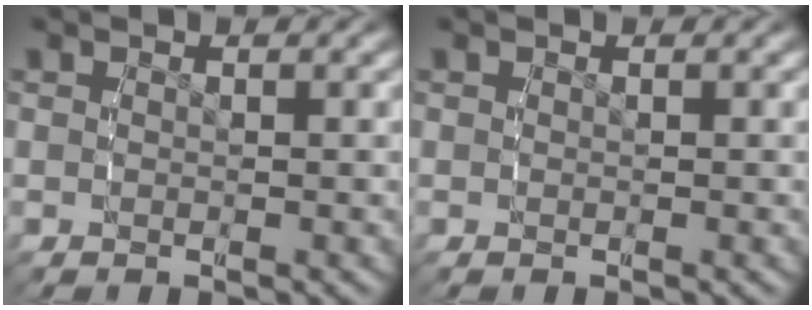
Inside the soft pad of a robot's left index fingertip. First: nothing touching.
{"total": 0.0}